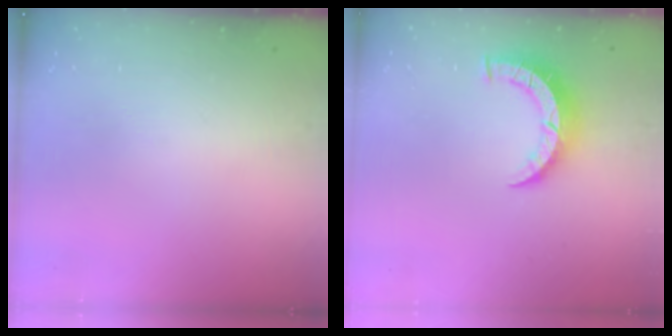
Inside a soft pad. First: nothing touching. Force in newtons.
{"total": 7.1, "press": 7.0, "slide": 0.8}